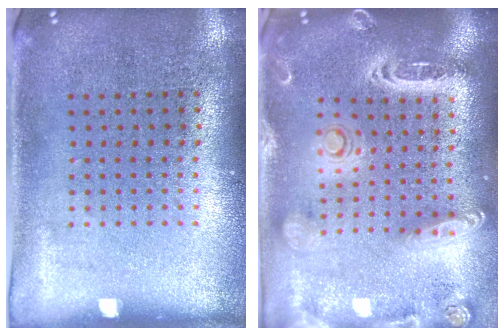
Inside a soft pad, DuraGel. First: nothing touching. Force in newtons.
{"total": 2.6, "press": 2.3, "slide": 1.2}